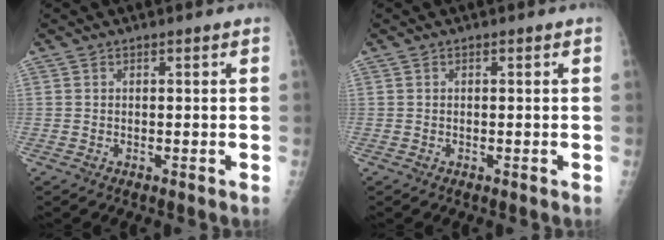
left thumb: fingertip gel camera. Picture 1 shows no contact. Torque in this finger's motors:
{"motor_torque": [0.00, 0.00, -0.01, 0.00, 0.00]}